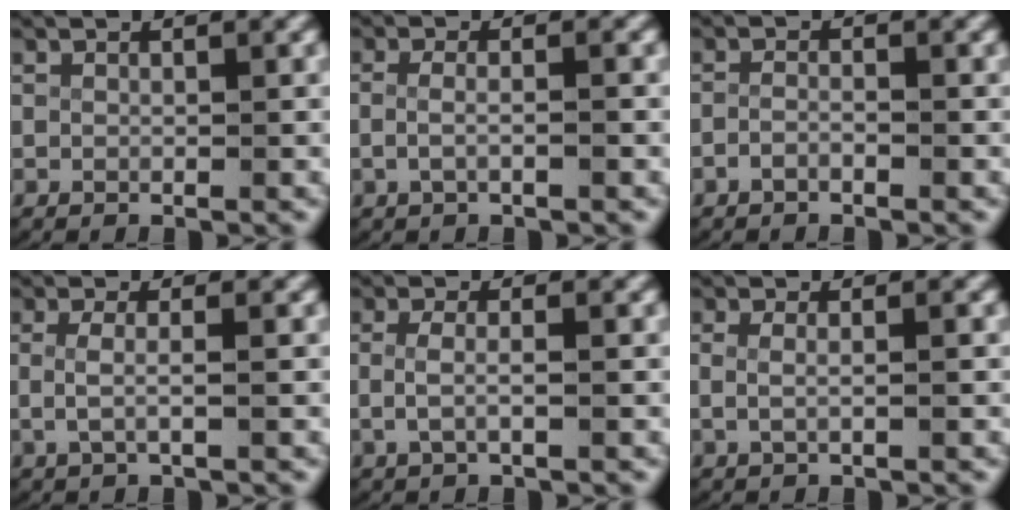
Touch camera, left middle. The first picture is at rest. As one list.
[{"total": 1.7, "force": [-0.7, 0.5, 1.5], "torque": [-0.043, -0.009, -0.010]}, {"total": 1.4, "force": [-1.2, 0.3, 0.5], "torque": [-0.019, -0.011, -0.020]}, {"total": 2.3, "force": [-0.1, 0.7, 2.1], "torque": [-0.055, -0.008, 0.002]}, {"total": 2.2, "force": [-0.4, 0.9, 2.0], "torque": [-0.054, -0.009, -0.003]}, {"total": 1.8, "force": [-0.1, 0.8, 1.6], "torque": [-0.046, -0.007, 0.001]}]